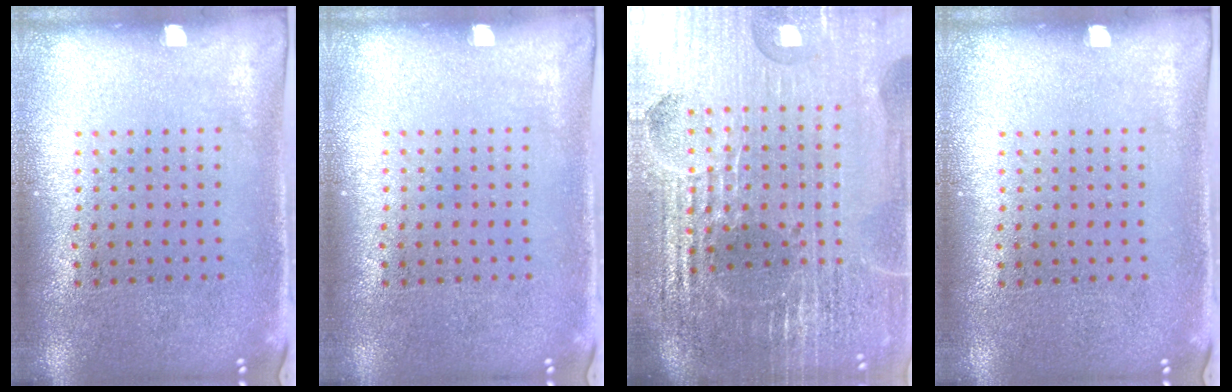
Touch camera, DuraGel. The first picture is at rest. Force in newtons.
{"total": 0.0}
{"total": 6.8, "press": 5.9, "slide": 3.4}
{"total": 0.0}